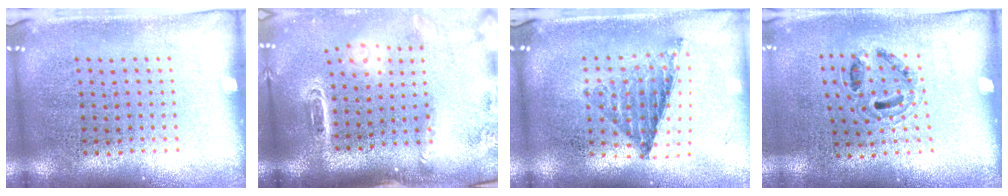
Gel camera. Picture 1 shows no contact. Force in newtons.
{"total": 2.9, "press": 2.1, "slide": 2.1}
{"total": 0.8, "press": 0.8, "slide": 0.1}
{"total": 1.0, "press": 0.8, "slide": 0.5}